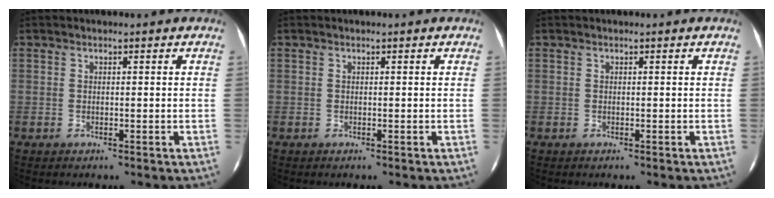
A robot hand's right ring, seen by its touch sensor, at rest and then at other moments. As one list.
[{"total": 0.0}, {"total": 0.0}]